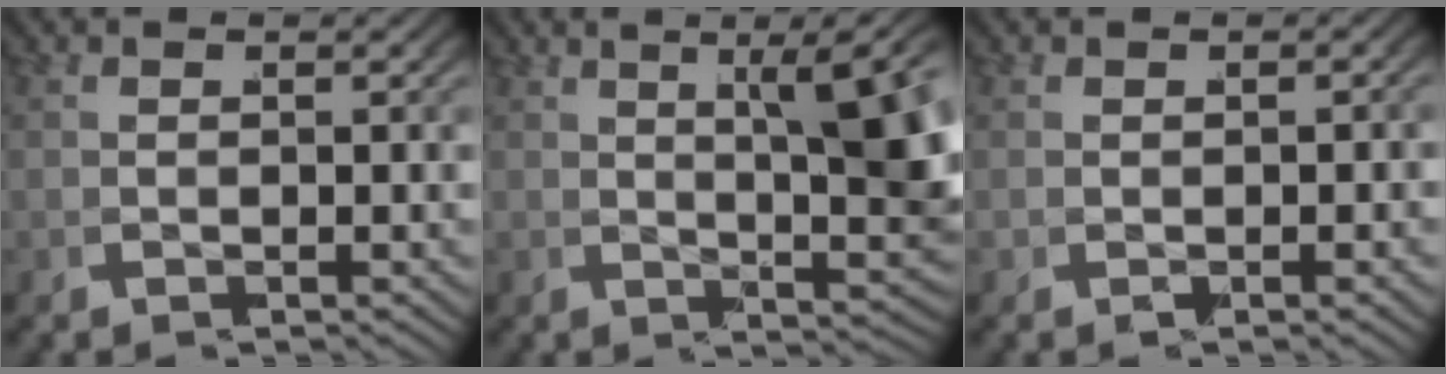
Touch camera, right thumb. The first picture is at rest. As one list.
[{"total": 9.6, "force": [1.9, 3.6, 8.7], "torque": [-0.088, 0.011, 0.029]}, {"total": 0.5, "force": [-0.1, -0.2, 0.5], "torque": [-0.003, 0.001, 0.001]}]